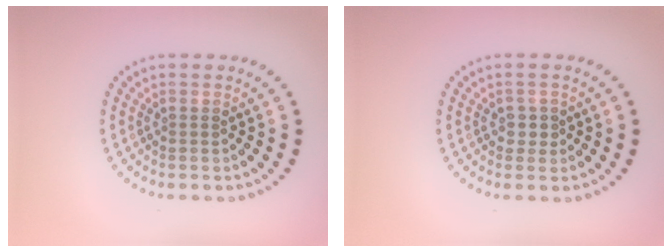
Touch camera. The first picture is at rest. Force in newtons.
{"total": 1.2, "press": 1.1, "slide": 0.6}